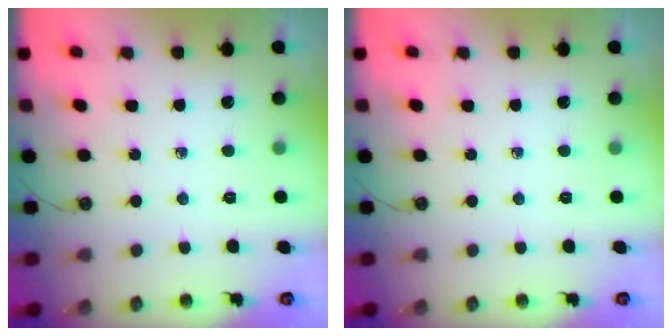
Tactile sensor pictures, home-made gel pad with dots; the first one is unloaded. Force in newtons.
{"total": 0.0}